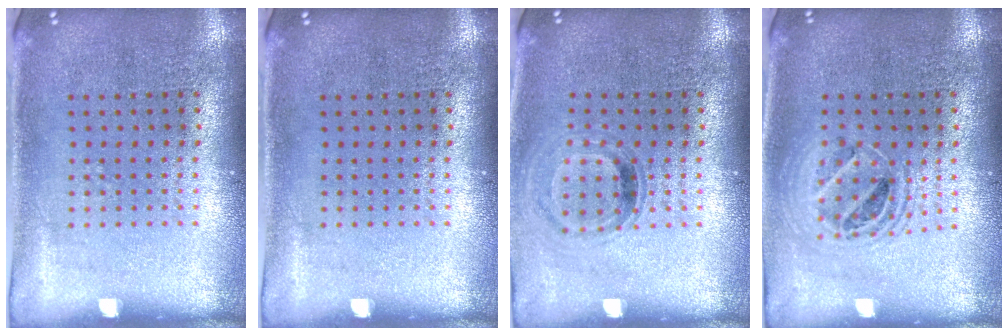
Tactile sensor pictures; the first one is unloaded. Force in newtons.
{"total": 0.0}
{"total": 0.9, "press": 0.9, "slide": 0.3}
{"total": 1.5, "press": 1.3, "slide": 0.7}